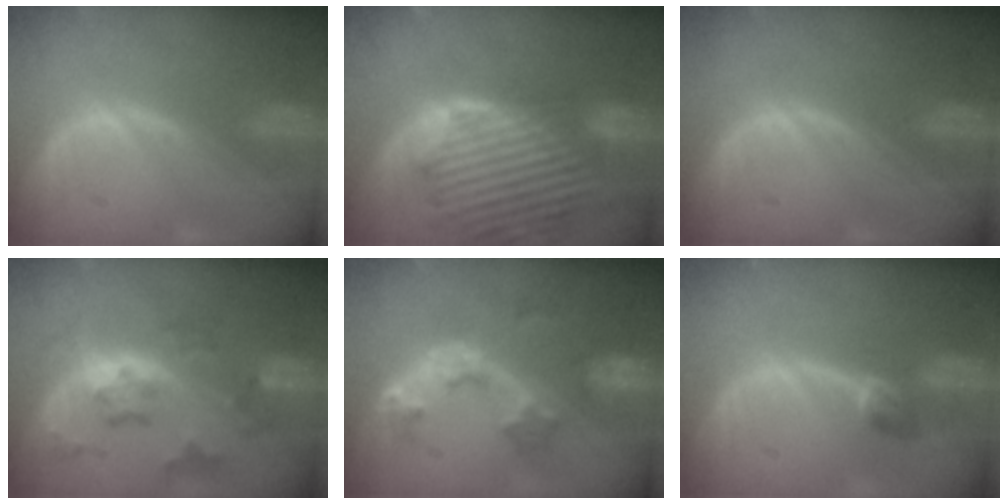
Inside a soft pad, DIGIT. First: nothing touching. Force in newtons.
{"total": 13.8, "press": 11.8, "slide": 7.2}
{"total": 0.0}
{"total": 7.4, "press": 6.6, "slide": 3.3}
{"total": 6.0, "press": 5.5, "slide": 2.4}
{"total": 2.7, "press": 2.5, "slide": 0.9}